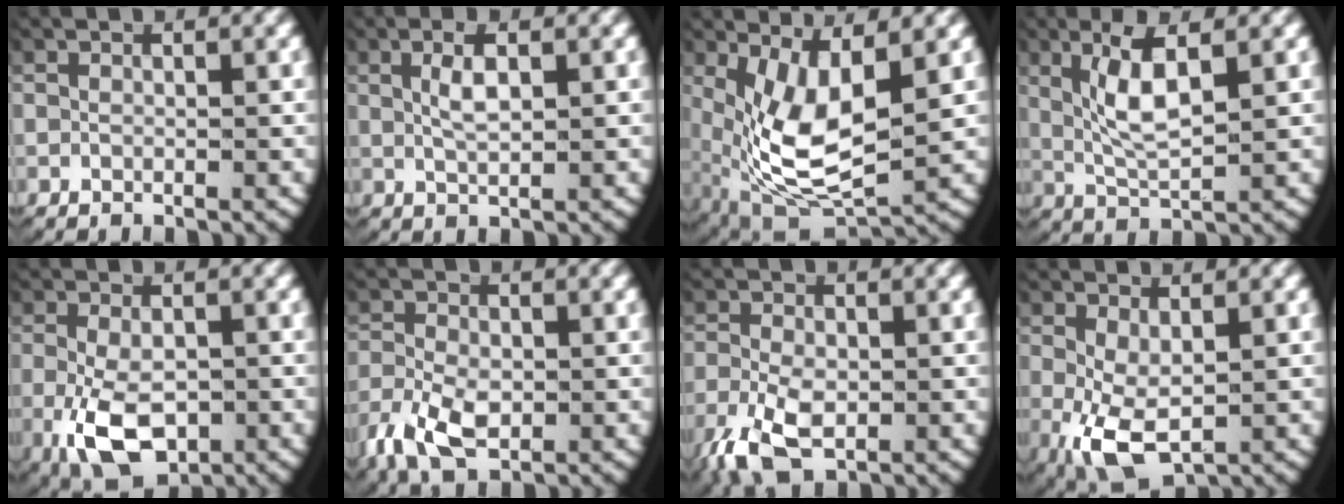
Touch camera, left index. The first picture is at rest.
{"total": 2.2, "force": [0.5, 0.5, 2.1], "torque": [-0.046, -0.004, 0.016]}
{"total": 8.7, "force": [-1.0, 4.9, 7.1], "torque": [-0.151, -0.051, 0.018]}
{"total": 5.1, "force": [1.5, 1.9, 4.5], "torque": [-0.103, -0.013, 0.039]}
{"total": 6.8, "force": [-2.4, 4.0, 4.9], "torque": [-0.103, -0.029, -0.025]}
{"total": 5.0, "force": [-2.5, 3.0, 3.2], "torque": [-0.080, -0.024, -0.031]}
{"total": 5.2, "force": [-2.6, 3.0, 3.3], "torque": [-0.084, -0.023, -0.033]}
{"total": 5.8, "force": [-1.8, 3.4, 4.3], "torque": [-0.106, -0.040, -0.008]}